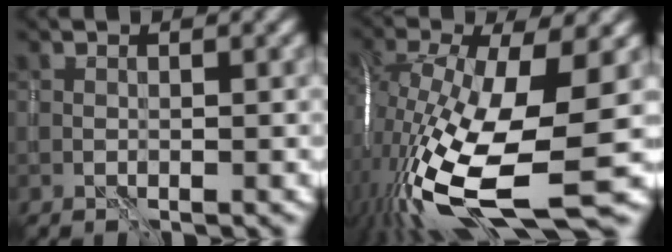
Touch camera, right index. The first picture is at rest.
{"total": 17.1, "force": [-4.2, 5.8, 15.5], "torque": [-0.316, -0.050, -0.066]}